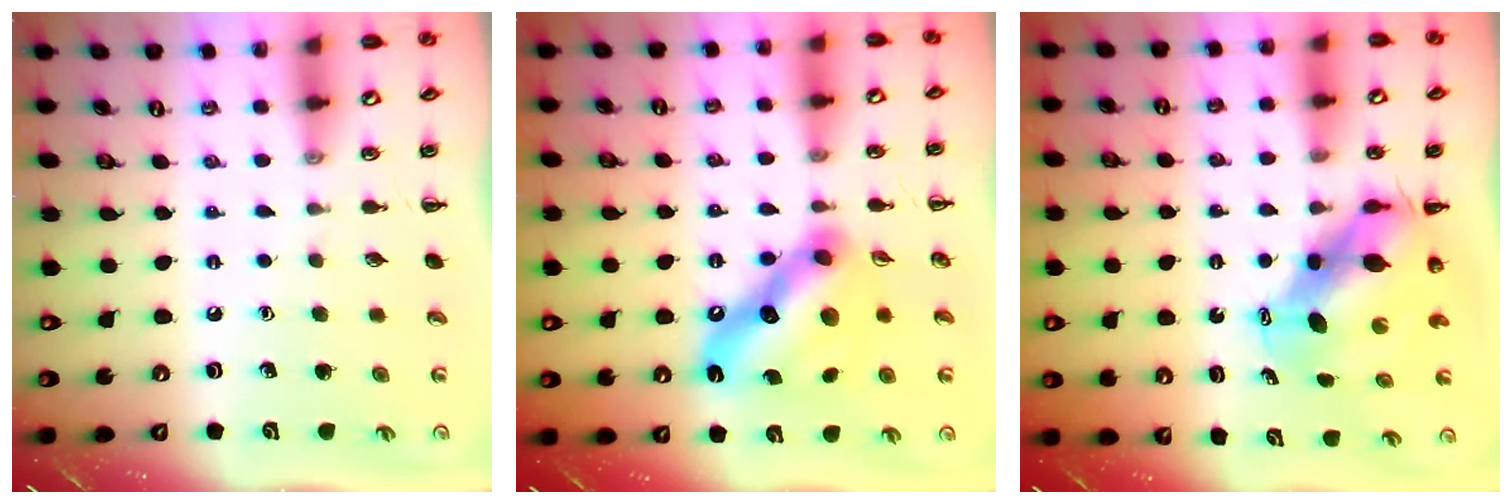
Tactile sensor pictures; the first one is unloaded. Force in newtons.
{"total": 17.1, "press": 17.0, "slide": 1.5}
{"total": 7.9, "press": 7.8, "slide": 1.7}